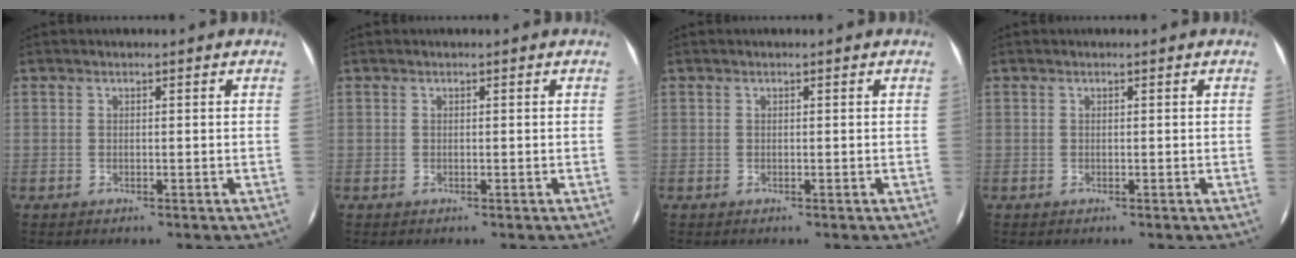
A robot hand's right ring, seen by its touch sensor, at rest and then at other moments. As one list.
[{"total": 0.0}, {"total": 0.0}, {"total": 0.0}]